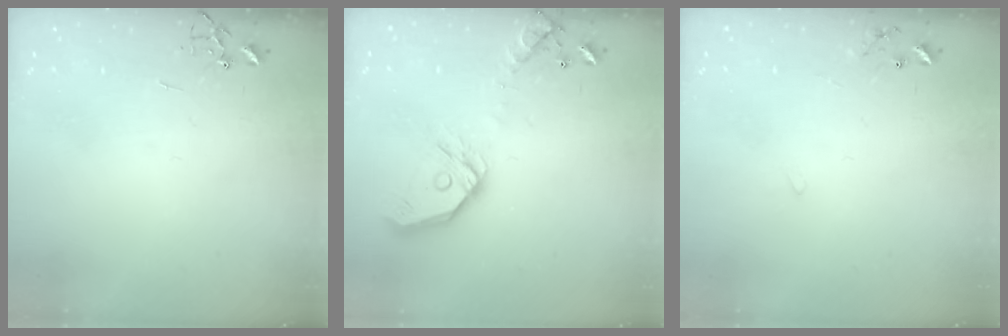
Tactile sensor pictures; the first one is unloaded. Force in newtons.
{"total": 15.9, "press": 15.7, "slide": 2.2}
{"total": 6.1, "press": 6.1, "slide": 0.5}